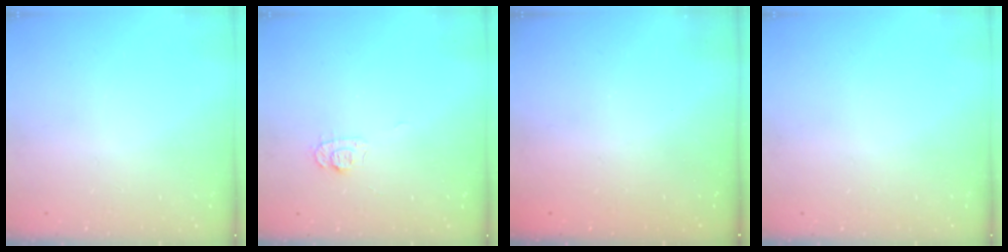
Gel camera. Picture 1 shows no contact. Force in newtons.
{"total": 6.1, "press": 6.1, "slide": 0.7}
{"total": 2.3, "press": 2.2, "slide": 0.8}
{"total": 0.0}